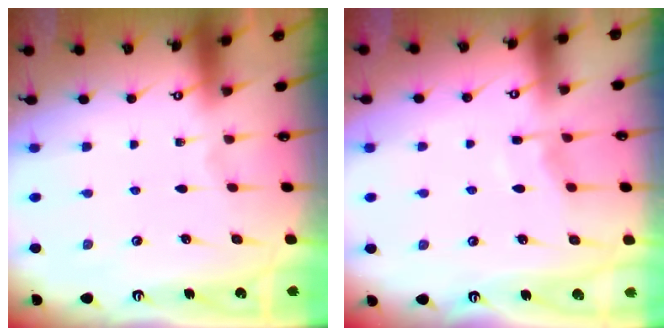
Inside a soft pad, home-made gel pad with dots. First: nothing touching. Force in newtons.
{"total": 4.2, "press": 4.2, "slide": 0.6}